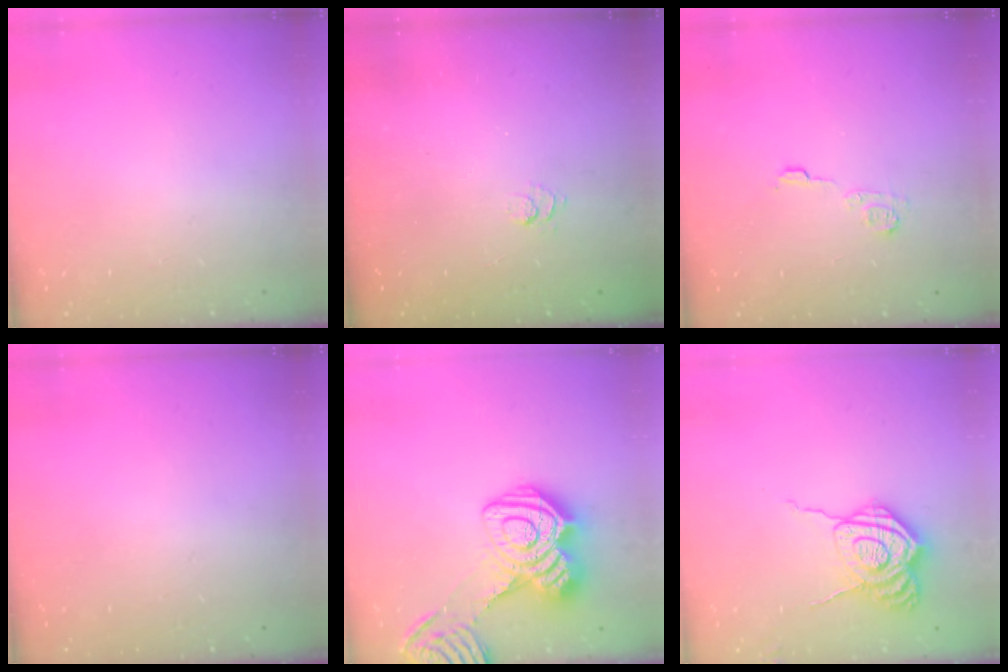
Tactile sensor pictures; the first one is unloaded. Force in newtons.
{"total": 2.5, "press": 2.0, "slide": 1.4}
{"total": 6.0, "press": 6.0, "slide": 0.4}
{"total": 0.0}
{"total": 16.9, "press": 16.8, "slide": 1.2}
{"total": 10.8, "press": 10.8, "slide": 0.9}